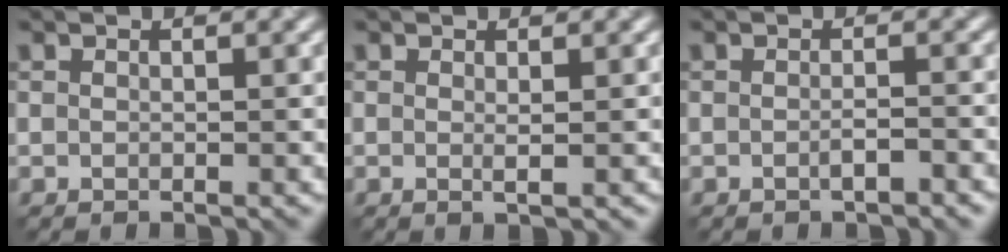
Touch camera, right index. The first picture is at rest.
{"total": 0.8, "force": [0.1, 0.0, 0.8], "torque": [-0.016, -0.002, 0.000]}
{"total": 1.5, "force": [-0.7, 0.3, 1.2], "torque": [-0.019, 0.001, -0.013]}